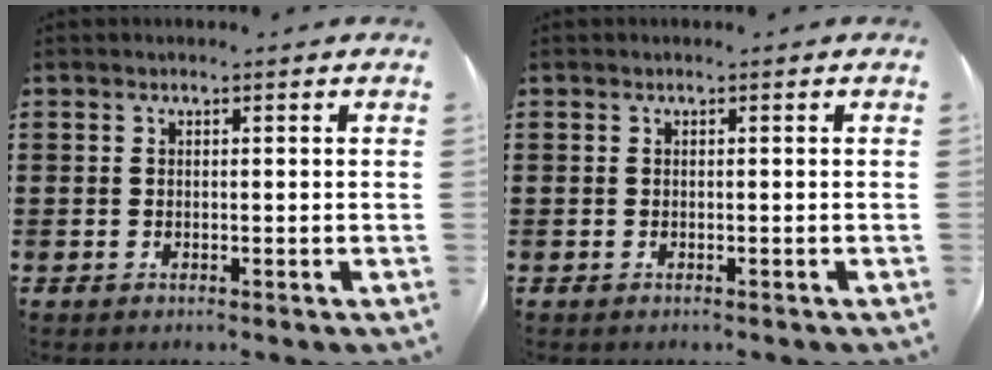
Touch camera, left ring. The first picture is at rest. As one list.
[{"total": 0.0}]